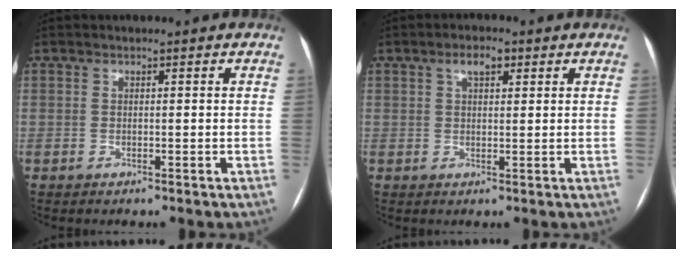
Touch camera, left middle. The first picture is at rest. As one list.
[{"total": 3.1, "force": [1.6, 1.3, 2.2], "torque": [-0.042, 0.011, 0.028]}]